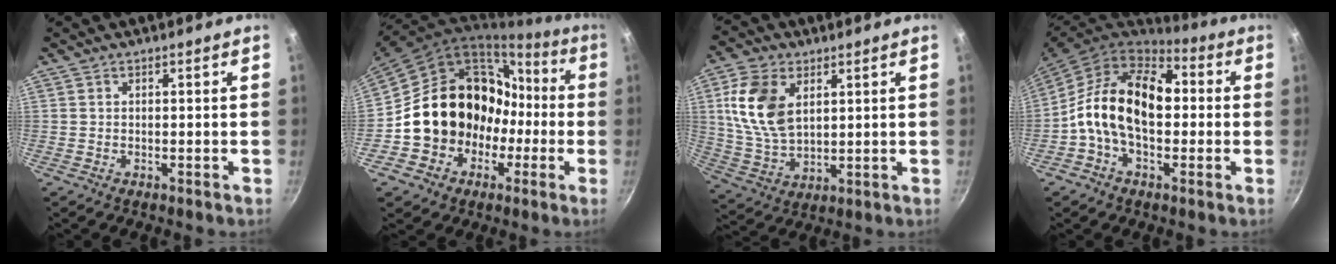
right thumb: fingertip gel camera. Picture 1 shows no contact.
{"total": 20.3, "force": [-2.1, 17.4, 10.2], "torque": [-0.148, 0.070, -0.011]}
{"total": 13.2, "force": [3.9, 8.2, 9.6], "torque": [-0.176, -0.015, 0.084]}
{"total": 16.6, "force": [0.2, 10.8, 12.6], "torque": [-0.180, 0.033, -0.019]}